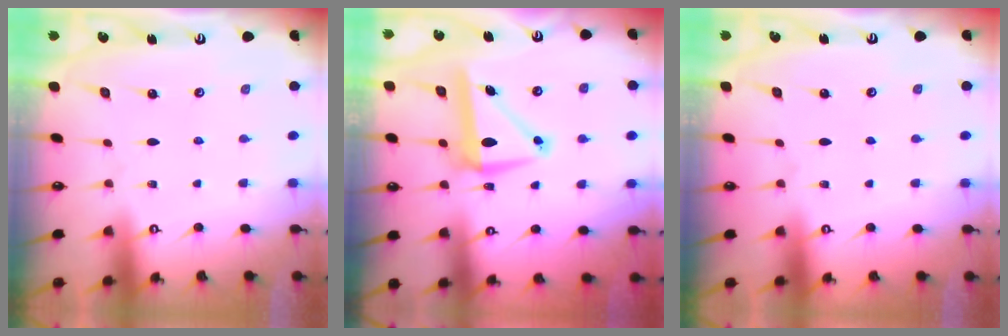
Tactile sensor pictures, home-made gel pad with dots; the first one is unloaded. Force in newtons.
{"total": 10.3, "press": 10.1, "slide": 1.7}
{"total": 0.0}